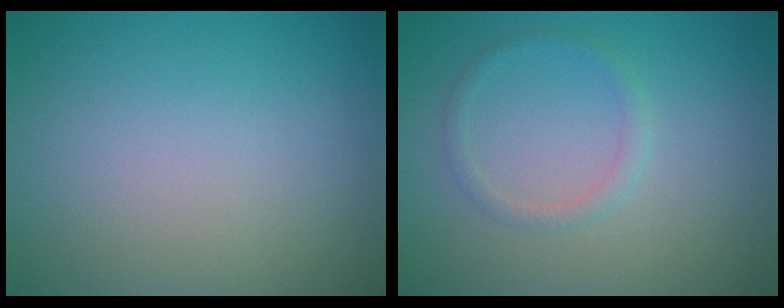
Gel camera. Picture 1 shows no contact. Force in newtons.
{"total": 1.2, "press": 1.2, "slide": 0.0}